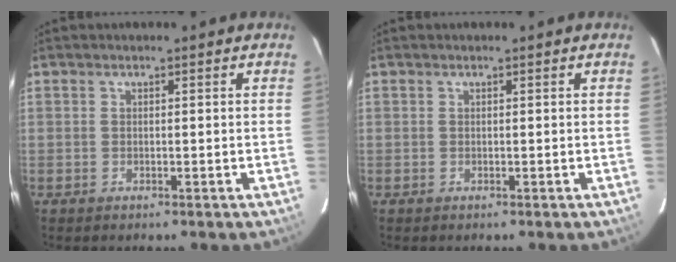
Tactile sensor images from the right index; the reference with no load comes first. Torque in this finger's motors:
{"motor_torque": [-0.01, 0.00, 0.00, 0.01]}